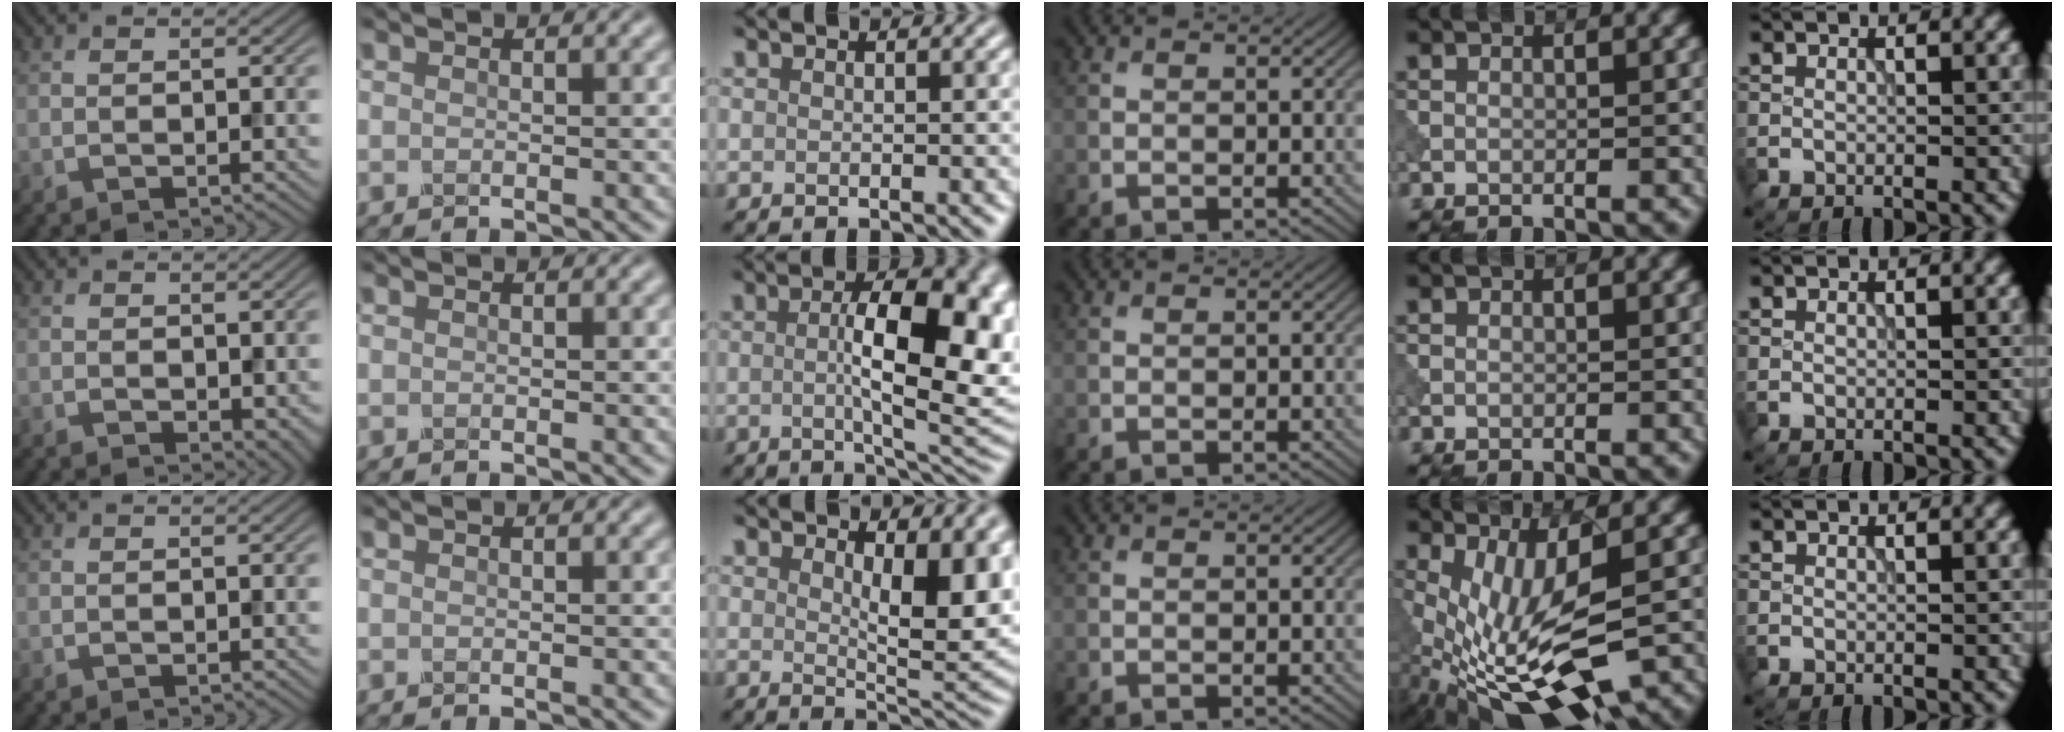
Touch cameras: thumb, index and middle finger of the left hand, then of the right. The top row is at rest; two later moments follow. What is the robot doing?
{"motion": "dispense", "object": "dispenser bottle"}